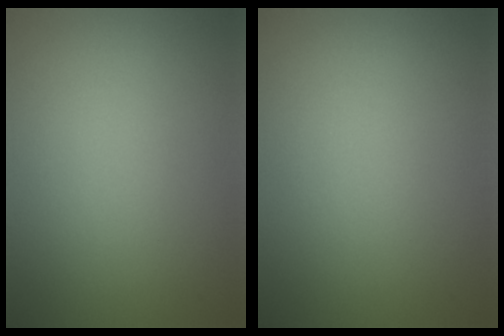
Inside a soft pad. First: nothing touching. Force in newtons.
{"total": 0.0}